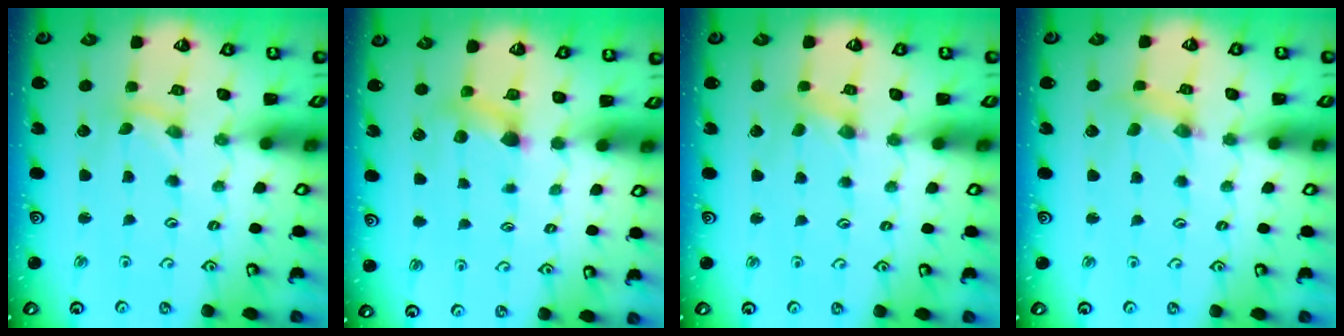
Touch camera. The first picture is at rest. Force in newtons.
{"total": 4.6, "press": 4.5, "slide": 0.7}
{"total": 0.0}
{"total": 2.4, "press": 2.4, "slide": 0.3}